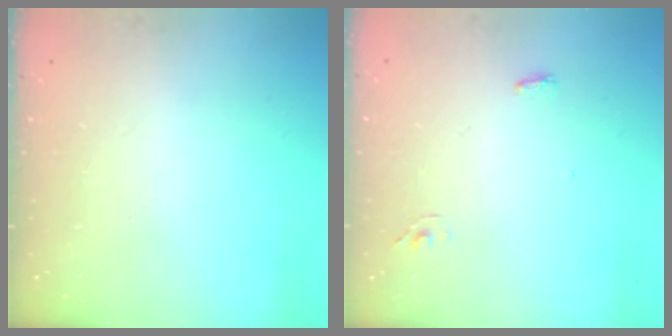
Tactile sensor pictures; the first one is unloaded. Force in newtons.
{"total": 3.3, "press": 2.9, "slide": 1.7}